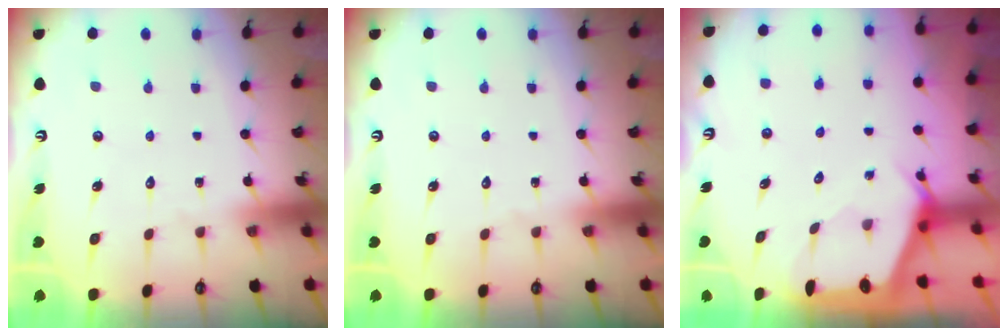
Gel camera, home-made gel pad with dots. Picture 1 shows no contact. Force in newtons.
{"total": 0.0}
{"total": 2.4, "press": 2.4, "slide": 0.3}